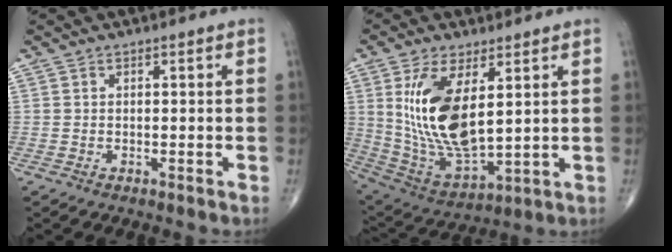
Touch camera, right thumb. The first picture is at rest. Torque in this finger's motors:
{"motor_torque": [-0.27, 2.97, 1.94, 0.84, 0.45]}